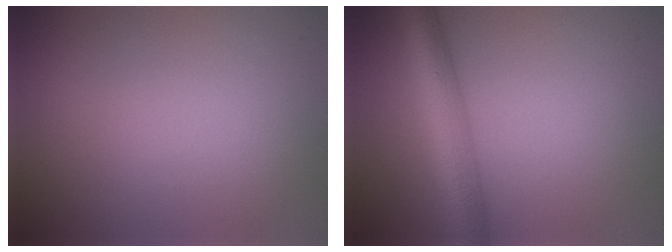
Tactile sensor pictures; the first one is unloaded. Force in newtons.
{"total": 5.3, "press": 5.3, "slide": 0.1}